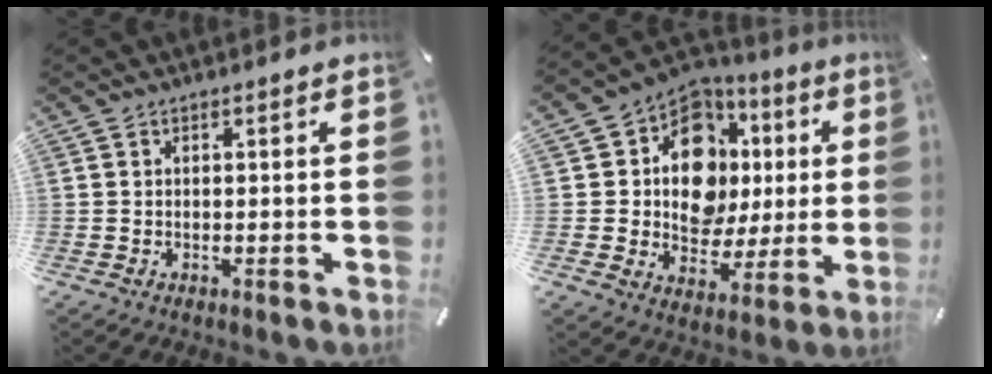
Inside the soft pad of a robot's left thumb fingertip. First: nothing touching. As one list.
[{"total": 14.8, "force": [3.2, 11.9, 8.1], "torque": [-0.120, -0.025, 0.066]}]